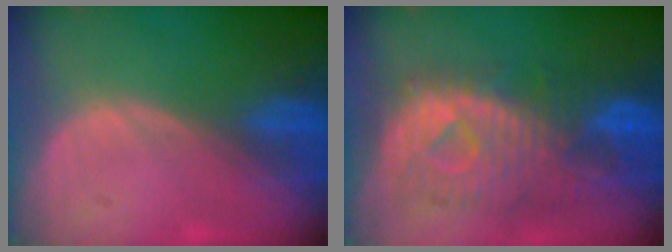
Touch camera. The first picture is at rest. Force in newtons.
{"total": 10.6, "press": 9.5, "slide": 4.7}